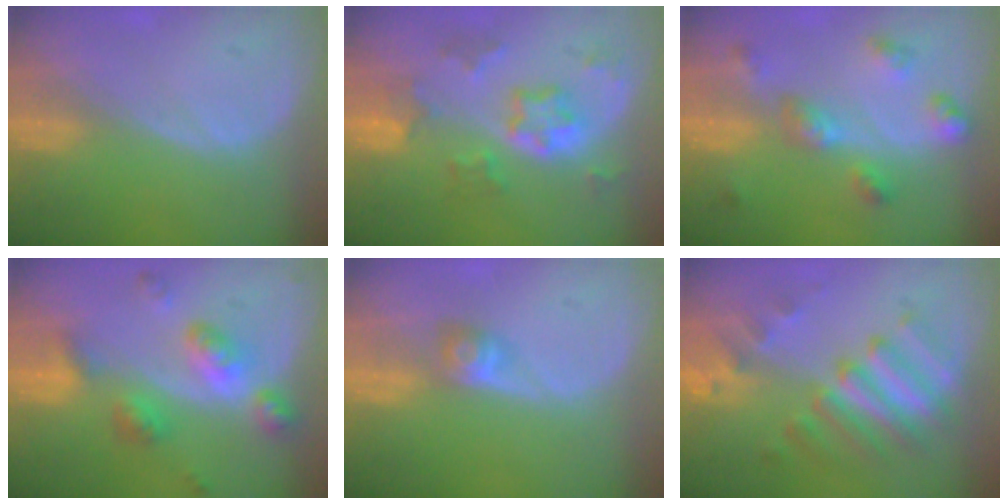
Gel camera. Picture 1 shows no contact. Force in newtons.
{"total": 7.5, "press": 6.6, "slide": 3.6}
{"total": 6.4, "press": 5.7, "slide": 2.8}
{"total": 7.4, "press": 7.4, "slide": 0.5}
{"total": 2.8, "press": 2.5, "slide": 1.3}
{"total": 9.4, "press": 8.3, "slide": 4.3}